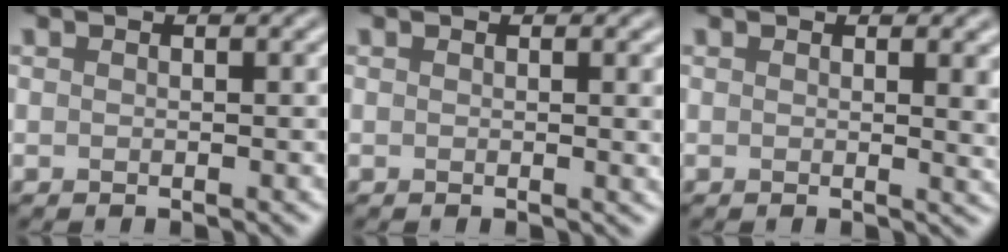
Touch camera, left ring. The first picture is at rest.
{"total": 1.4, "force": [0.3, 0.4, 1.4], "torque": [-0.010, -0.001, 0.001]}
{"total": 2.7, "force": [0.8, 1.0, 2.4], "torque": [-0.019, -0.002, 0.010]}